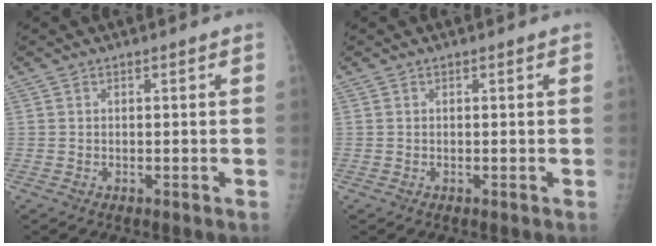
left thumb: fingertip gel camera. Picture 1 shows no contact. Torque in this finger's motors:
{"motor_torque": [0.00, 0.00, -0.01, 0.00, 0.00]}